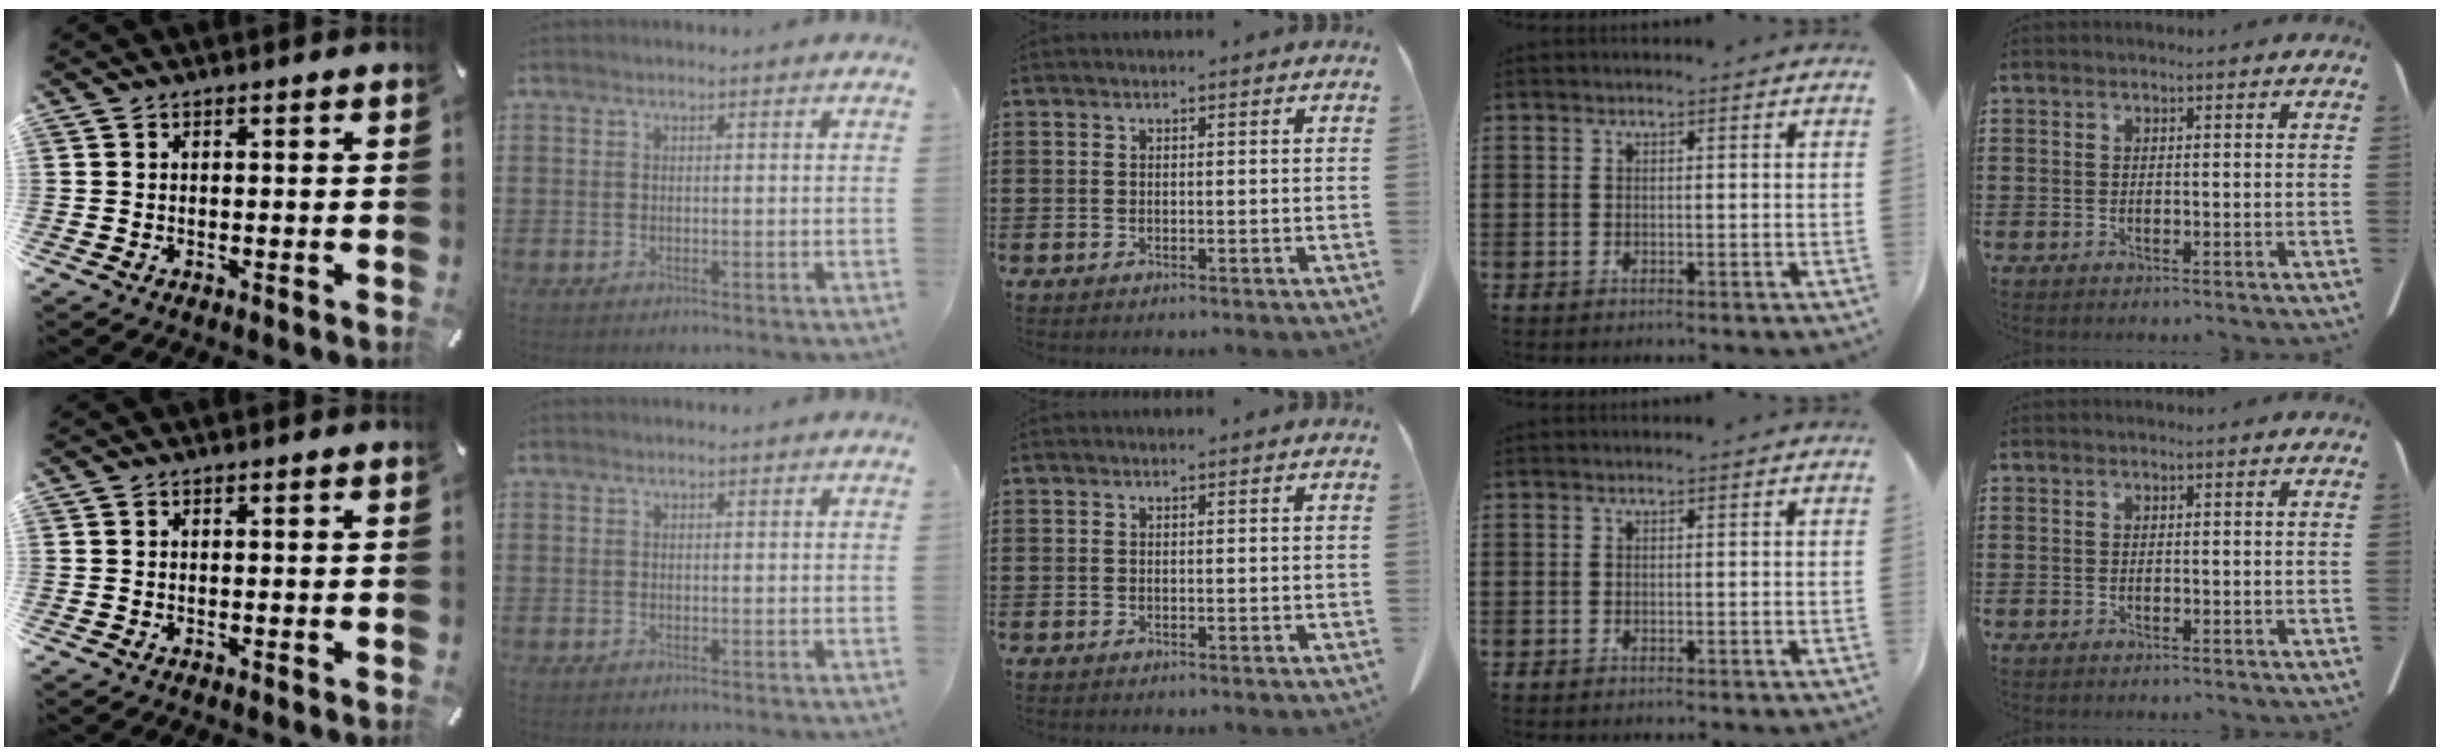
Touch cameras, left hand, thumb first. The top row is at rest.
{}